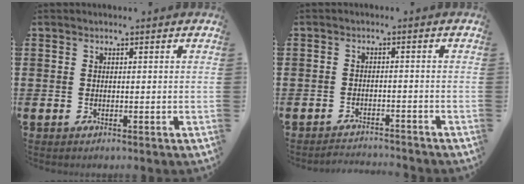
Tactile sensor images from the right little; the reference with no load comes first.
{"total": 1.9, "force": [-1.9, -0.1, -0.2], "torque": [-0.003, 0.004, -0.041]}